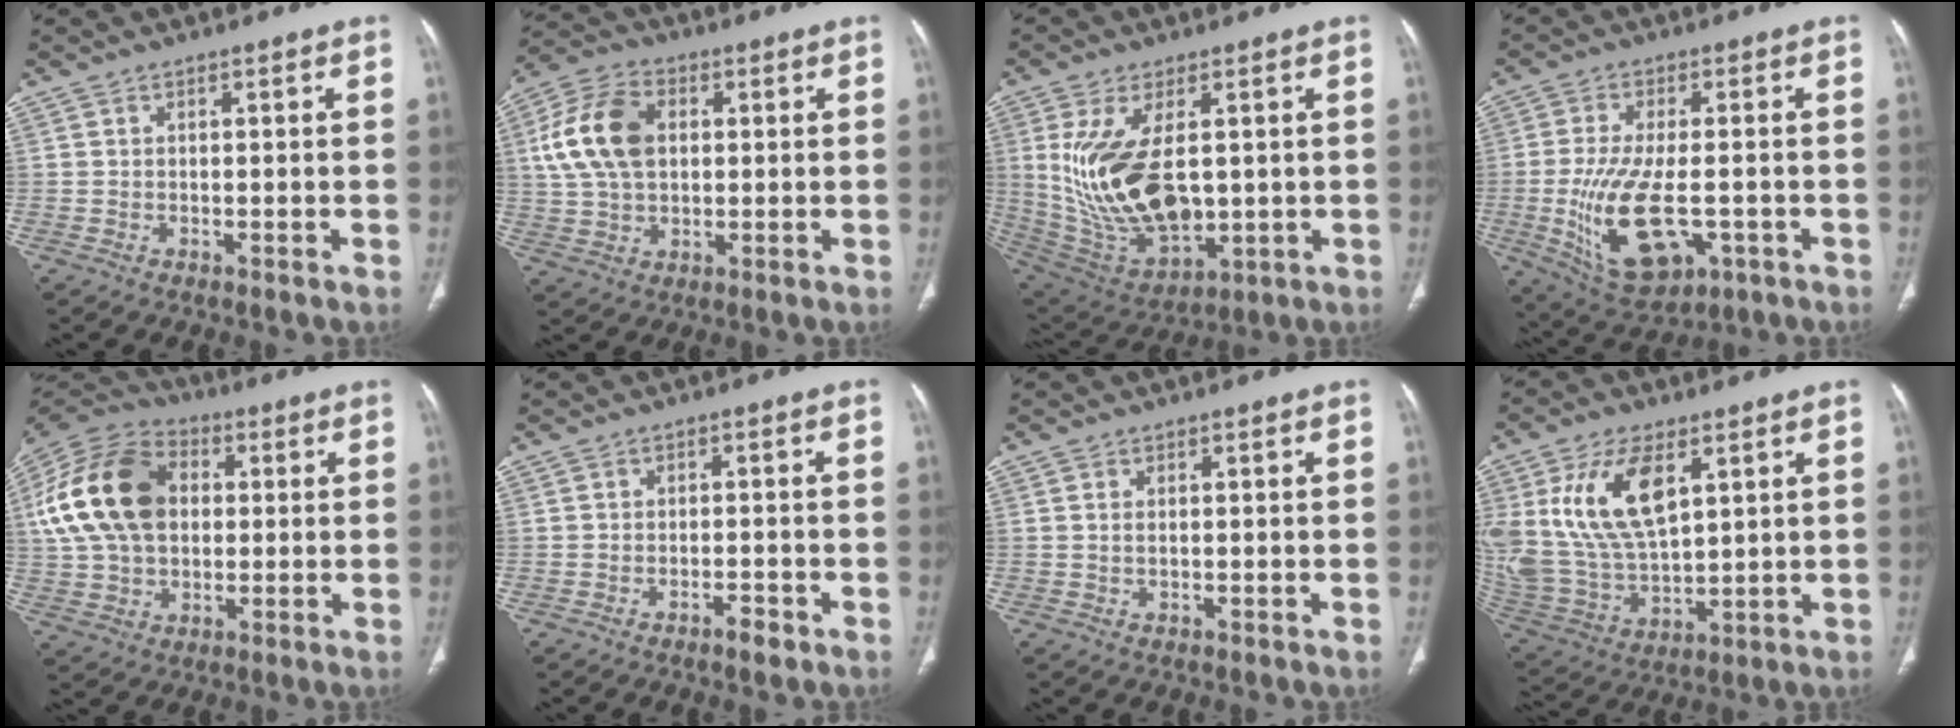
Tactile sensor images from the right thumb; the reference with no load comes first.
{"total": 13.3, "force": [2.3, 8.8, 9.7], "torque": [-0.183, 0.014, 0.039]}
{"total": 18.4, "force": [1.7, 9.6, 15.6], "torque": [-0.301, -0.020, 0.061]}
{"total": 15.3, "force": [-3.8, 7.4, 12.9], "torque": [-0.241, -0.008, -0.045]}
{"total": 20.8, "force": [3.0, 14.5, 14.6], "torque": [-0.278, 0.019, 0.053]}
{"total": 2.2, "force": [-1.6, 0.7, 1.3], "torque": [-0.021, 0.007, -0.027]}
{"total": 0.9, "force": [0.2, 0.4, 0.7], "torque": [-0.018, 0.001, 0.007]}
{"total": 19.2, "force": [6.7, 10.0, 14.9], "torque": [-0.292, -0.024, 0.141]}